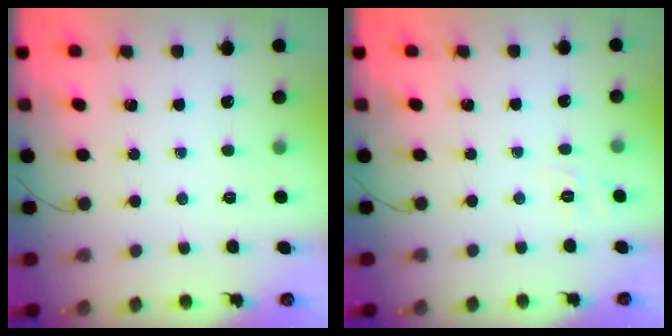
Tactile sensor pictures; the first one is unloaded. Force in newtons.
{"total": 2.9, "press": 2.4, "slide": 1.7}